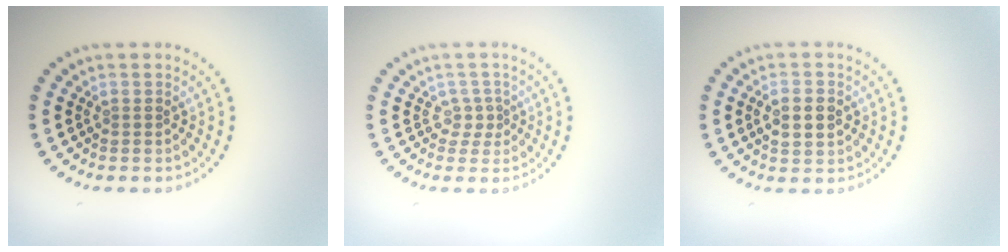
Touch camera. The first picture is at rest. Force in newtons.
{"total": 1.4, "press": 0.9, "slide": 1.1}
{"total": 3.0, "press": 3.0, "slide": 0.2}